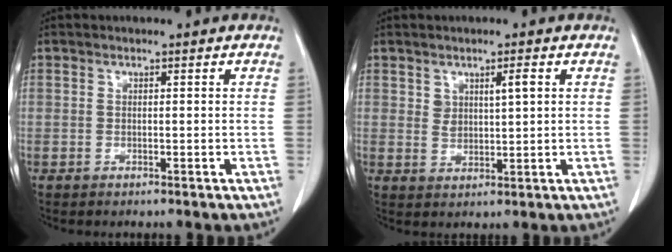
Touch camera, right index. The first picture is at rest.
{"total": 3.1, "force": [1.4, 1.0, 2.6], "torque": [-0.045, -0.002, 0.027]}